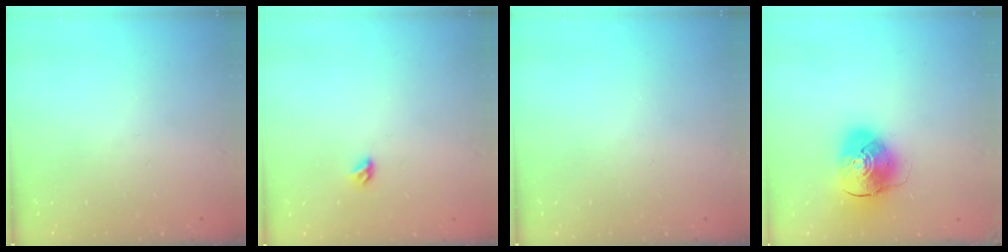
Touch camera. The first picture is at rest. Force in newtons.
{"total": 3.2, "press": 3.1, "slide": 0.8}
{"total": 0.0}
{"total": 10.8, "press": 10.6, "slide": 1.9}